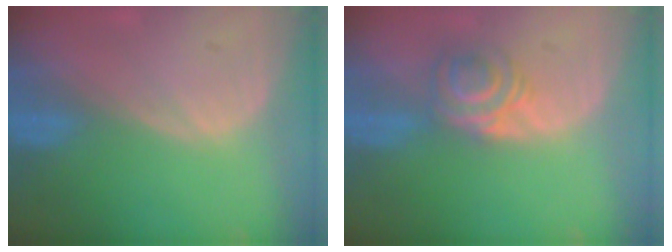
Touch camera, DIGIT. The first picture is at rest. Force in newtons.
{"total": 5.9, "press": 4.8, "slide": 3.4}